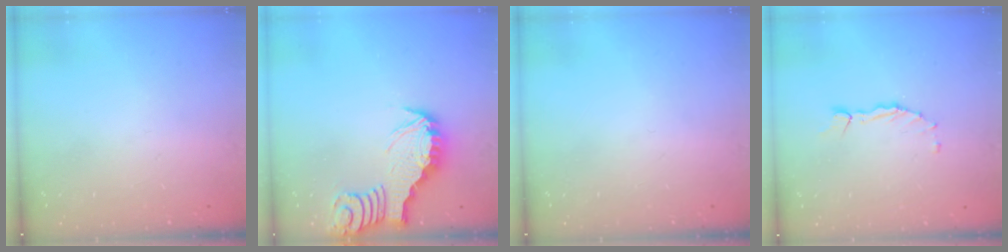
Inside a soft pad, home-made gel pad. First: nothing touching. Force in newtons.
{"total": 2.6, "press": 2.6, "slide": 0.2}
{"total": 0.0}
{"total": 1.6, "press": 1.5, "slide": 0.2}